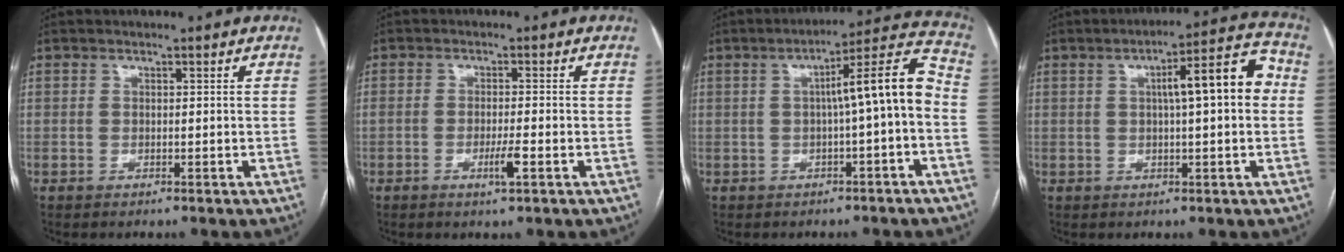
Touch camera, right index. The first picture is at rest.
{"total": 3.0, "force": [-1.2, 0.1, 2.8], "torque": [-0.051, -0.004, -0.021]}
{"total": 9.8, "force": [-0.7, 0.3, 9.8], "torque": [-0.135, 0.033, -0.014]}
{"total": 10.1, "force": [1.3, 1.6, 9.9], "torque": [-0.139, 0.035, 0.014]}